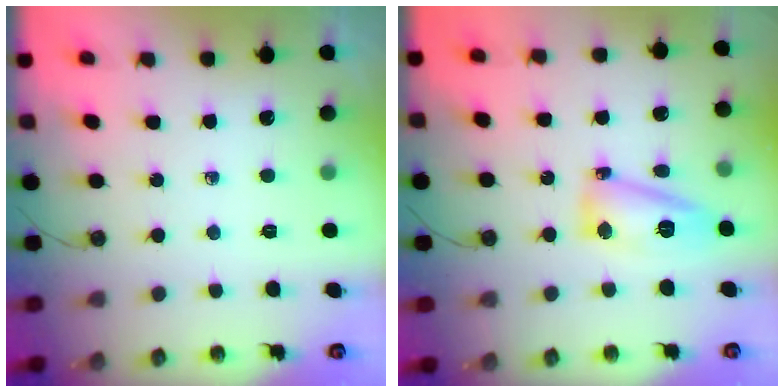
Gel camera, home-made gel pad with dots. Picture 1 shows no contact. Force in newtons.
{"total": 12.0, "press": 12.0, "slide": 1.2}